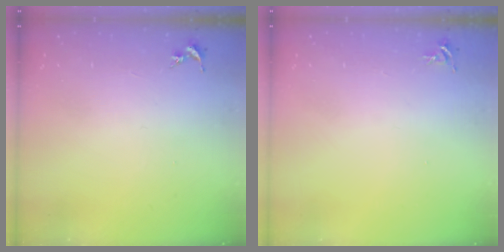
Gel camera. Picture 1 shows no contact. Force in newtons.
{"total": 4.4, "press": 4.4, "slide": 0.6}